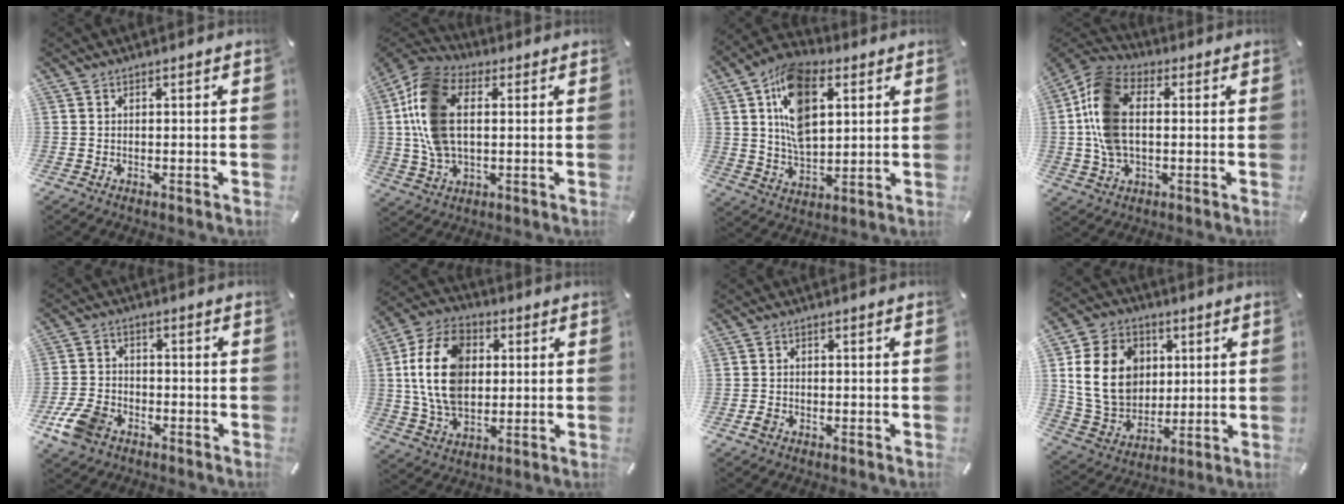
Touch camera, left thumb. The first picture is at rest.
{"total": 14.7, "force": [1.7, 9.7, 11.0], "torque": [-0.259, 0.006, 0.030]}
{"total": 15.8, "force": [5.7, 9.4, 11.3], "torque": [-0.227, -0.001, 0.099]}
{"total": 13.7, "force": [0.2, 8.9, 10.4], "torque": [-0.234, 0.008, 0.005]}
{"total": 8.8, "force": [-4.9, 5.9, 4.2], "torque": [-0.105, 0.020, -0.094]}
{"total": 16.5, "force": [1.6, 12.1, 11.0], "torque": [-0.247, 0.010, 0.026]}
{"total": 1.8, "force": [-0.8, 1.3, 0.8], "torque": [-0.014, 0.005, -0.016]}
{"total": 16.7, "force": [3.0, 13.9, 8.8], "torque": [-0.180, 0.005, 0.058]}